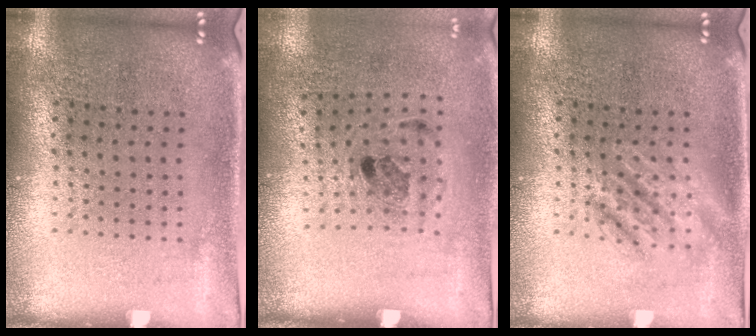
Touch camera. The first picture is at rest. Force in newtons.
{"total": 1.2, "press": 0.7, "slide": 0.9}
{"total": 2.3, "press": 2.2, "slide": 0.3}